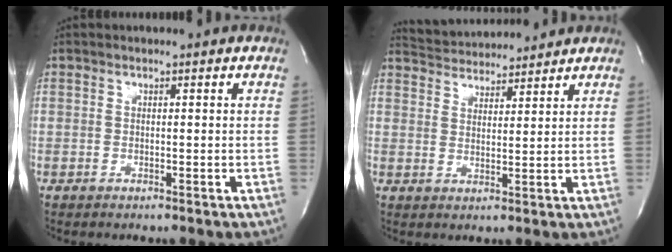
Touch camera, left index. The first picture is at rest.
{"total": 8.9, "force": [8.7, 1.1, 1.5], "torque": [-0.034, 0.021, 0.136]}